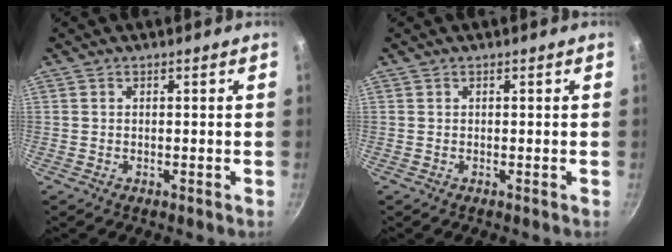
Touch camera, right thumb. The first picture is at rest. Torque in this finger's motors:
{"motor_torque": [0.07, -0.05, -0.03, 0.22, 0.03]}